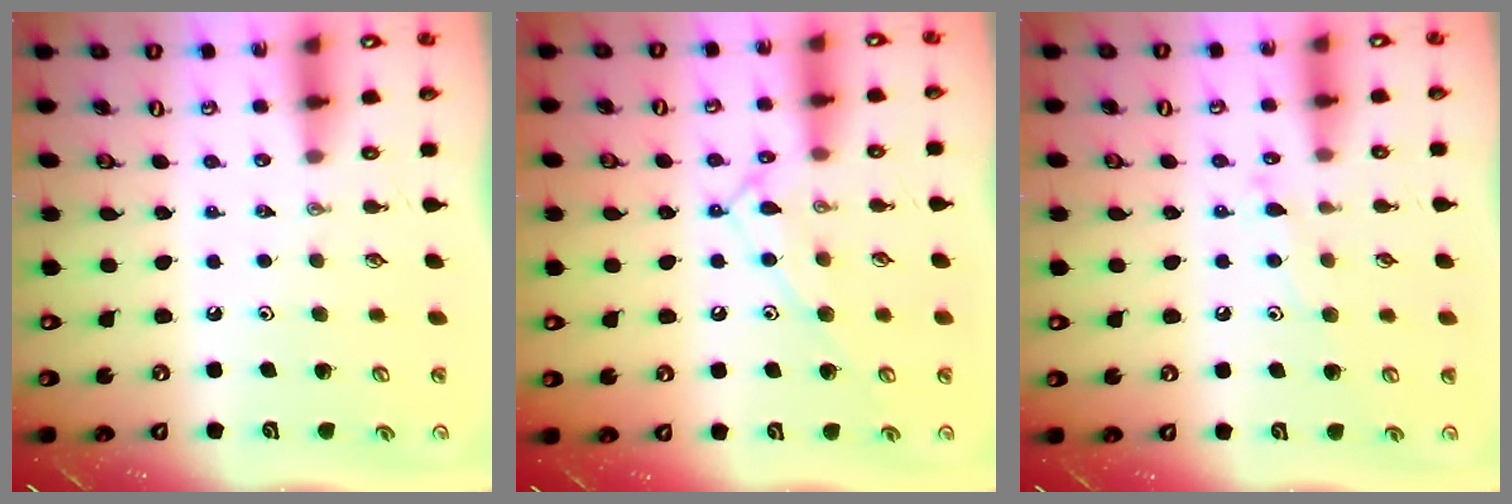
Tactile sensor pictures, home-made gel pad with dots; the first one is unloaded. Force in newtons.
{"total": 12.0, "press": 12.0, "slide": 0.8}
{"total": 7.0, "press": 7.0, "slide": 0.5}